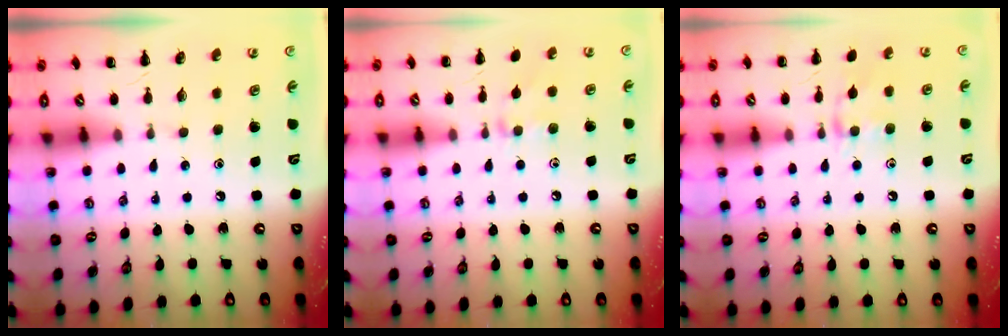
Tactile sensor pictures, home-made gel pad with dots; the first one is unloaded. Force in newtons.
{"total": 7.3, "press": 7.0, "slide": 1.8}
{"total": 8.5, "press": 8.4, "slide": 1.0}